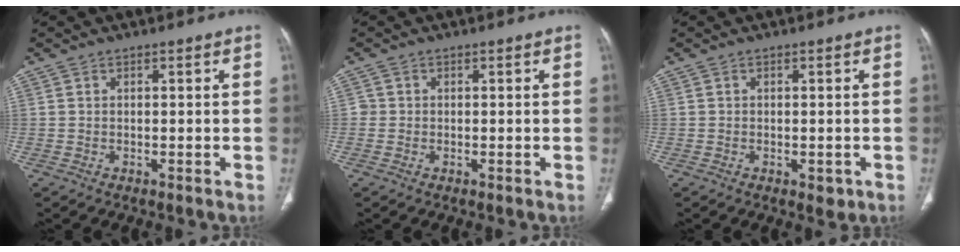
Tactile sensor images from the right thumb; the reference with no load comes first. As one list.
[{"total": 1.0, "force": [-0.1, 1.0, 0.1], "torque": [0.004, 0.004, -0.004]}, {"total": 2.0, "force": [-0.7, 1.2, 1.4], "torque": [-0.009, -0.001, -0.005]}]